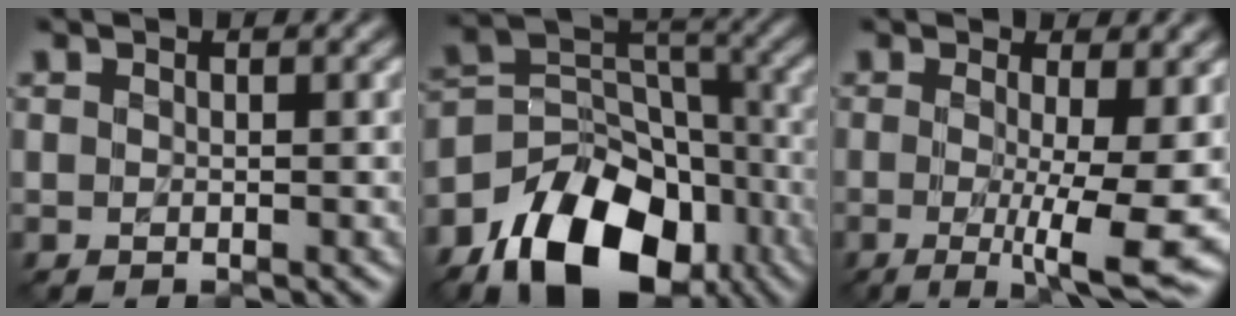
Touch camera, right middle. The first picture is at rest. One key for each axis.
{"total": 12.2, "fx": -7.0, "fy": 7.5, "fz": 6.7, "tx": -0.114, "ty": 0.001, "tz": -0.133}
{"total": 7.0, "fx": -0.9, "fy": 1.0, "fz": 6.9, "tx": -0.108, "ty": -0.016, "tz": -0.011}